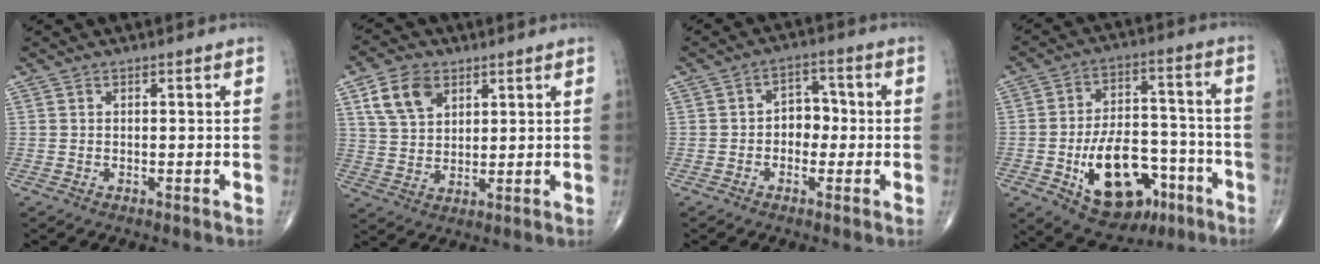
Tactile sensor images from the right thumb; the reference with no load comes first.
{"total": 8.7, "force": [4.2, 5.8, 5.0], "torque": [-0.077, -0.012, 0.083]}
{"total": 5.2, "force": [-0.6, 3.9, 3.4], "torque": [-0.021, 0.019, -0.019]}
{"total": 18.9, "force": [-7.6, 11.2, 13.3], "torque": [-0.177, 0.046, -0.105]}